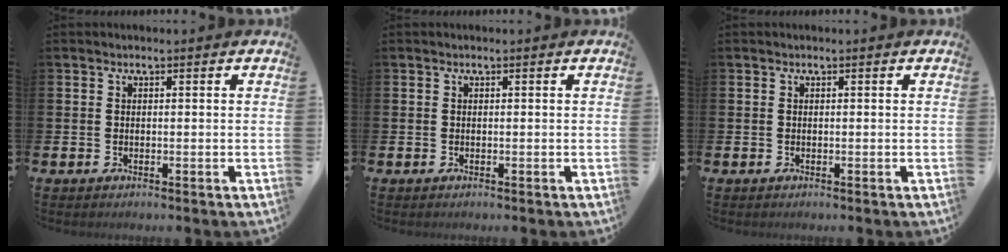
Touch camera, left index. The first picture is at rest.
{"total": 0.0}
{"total": 0.0}